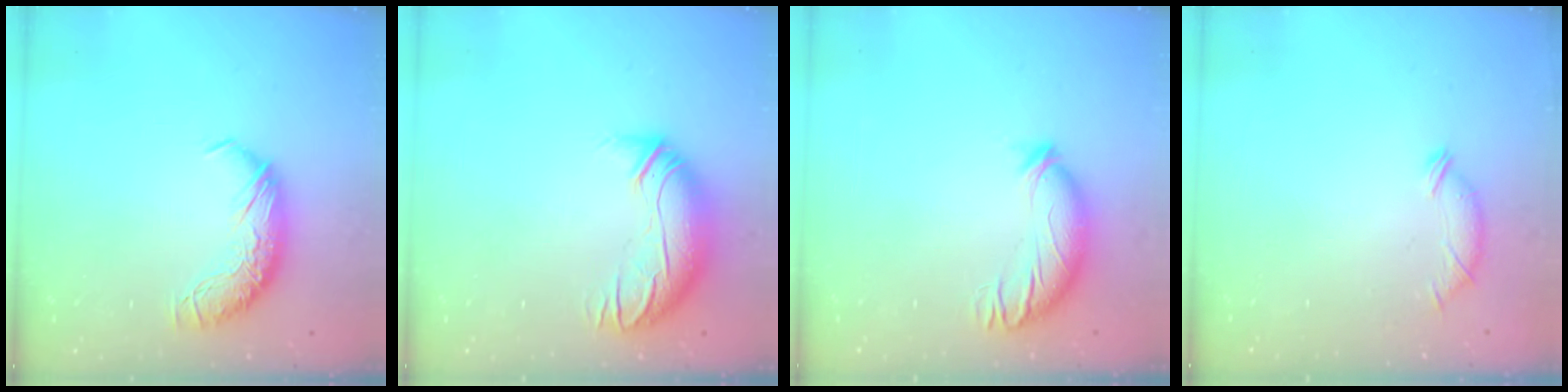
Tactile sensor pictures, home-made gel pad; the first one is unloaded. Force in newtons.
{"total": 2.9, "press": 0.3, "slide": 2.9}
{"total": 3.5, "press": 3.2, "slide": 1.3}
{"total": 6.3, "press": 6.2, "slide": 0.4}